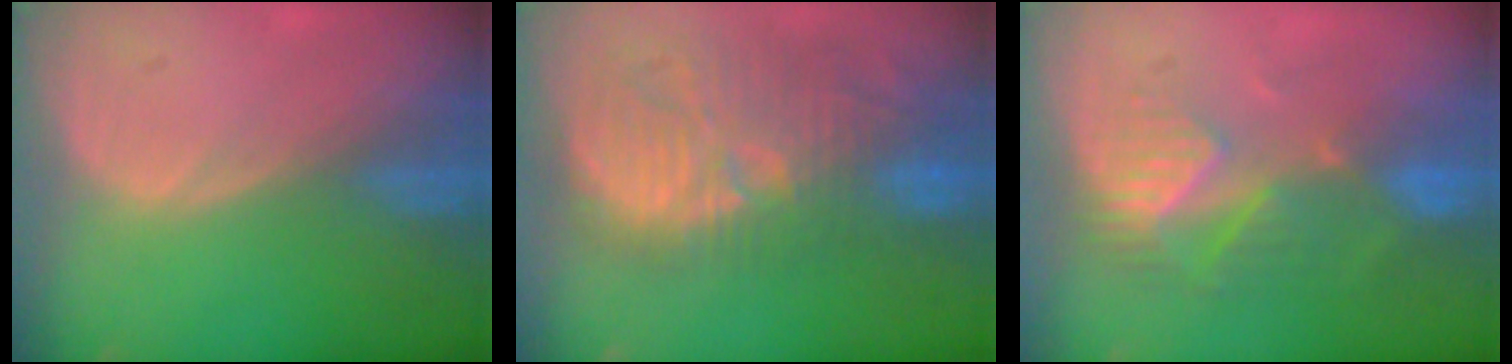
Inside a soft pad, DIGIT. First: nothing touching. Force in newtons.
{"total": 12.6, "press": 12.0, "slide": 4.1}
{"total": 9.1, "press": 7.9, "slide": 4.5}